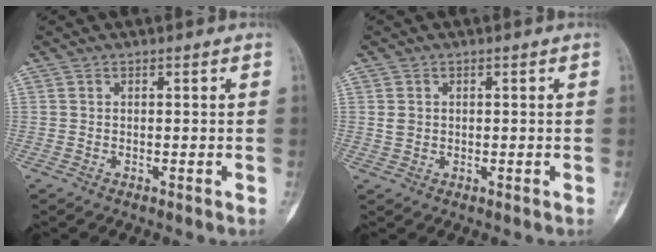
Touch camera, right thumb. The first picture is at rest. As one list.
[{"total": 1.8, "force": [0.3, 1.6, 0.8], "torque": [-0.008, 0.001, 0.010]}]